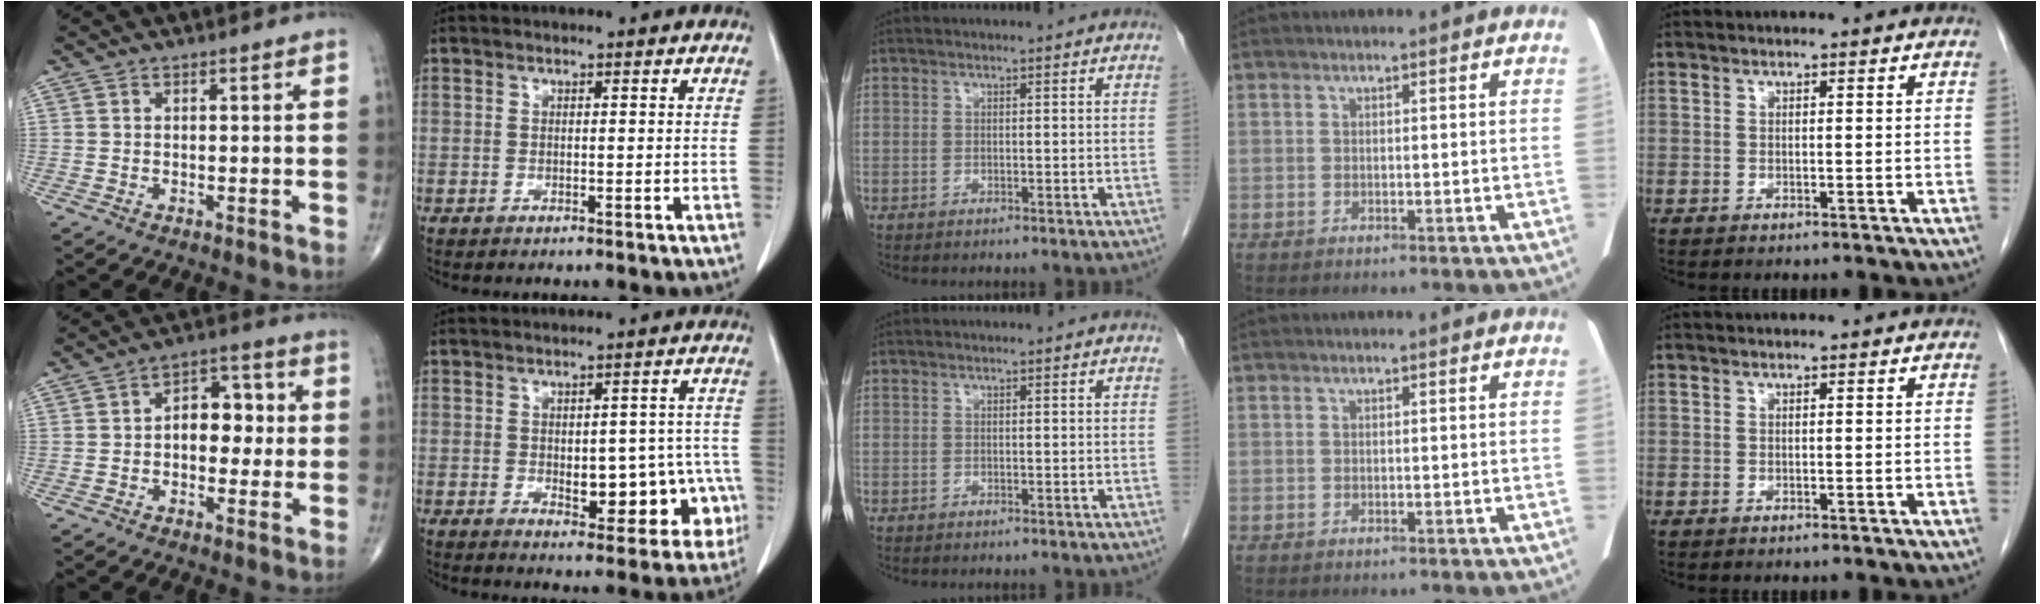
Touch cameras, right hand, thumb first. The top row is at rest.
{"thumb": {"total": 8.2, "force": [0.0, 5.4, 6.2], "torque": [-0.052, 0.025, -0.008]}, "index": {"total": 11.7, "force": [-2.9, 6.2, 9.5], "torque": [-0.100, 0.021, -0.025]}}